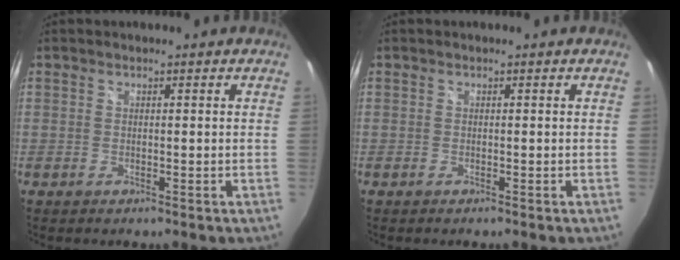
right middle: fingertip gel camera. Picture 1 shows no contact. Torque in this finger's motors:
{"motor_torque": [0.73, 0.58, 0.03, 0.02]}